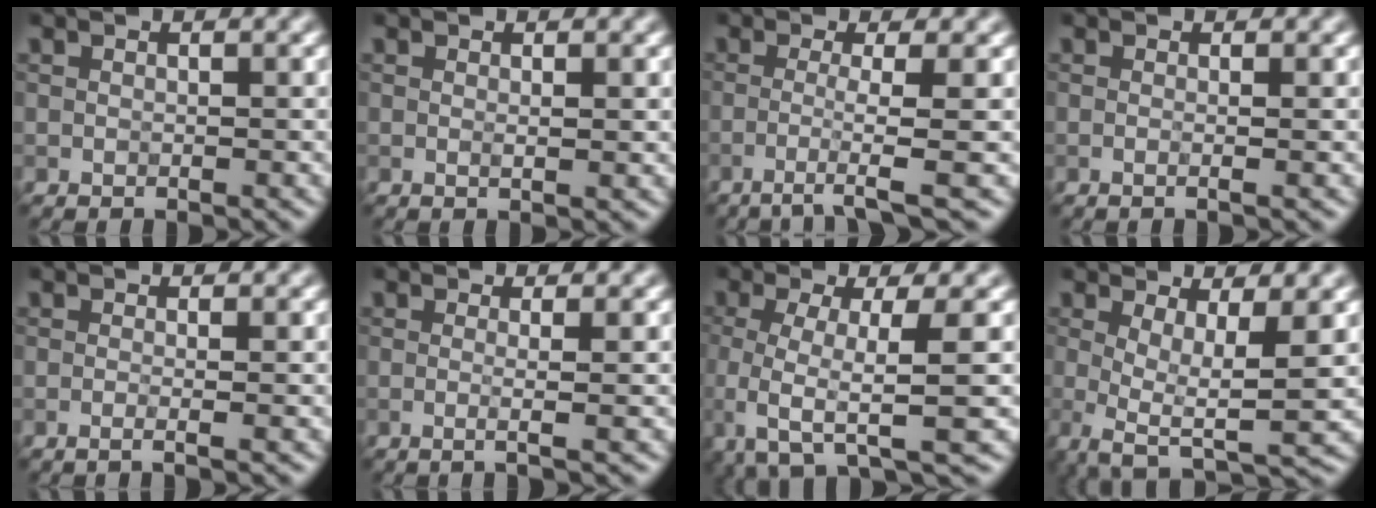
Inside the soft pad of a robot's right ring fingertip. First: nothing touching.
{"total": 0.9, "force": [0.2, 0.1, 0.8], "torque": [-0.011, -0.002, 0.003]}
{"total": 3.6, "force": [-1.2, 0.4, 3.4], "torque": [-0.052, -0.002, -0.033]}
{"total": 1.6, "force": [0.0, 0.7, 1.4], "torque": [-0.008, -0.005, -0.019]}
{"total": 2.2, "force": [0.0, 1.1, 1.9], "torque": [-0.007, -0.008, -0.026]}
{"total": 2.5, "force": [0.0, 0.8, 2.3], "torque": [-0.031, 0.001, -0.025]}
{"total": 6.6, "force": [-1.4, 1.8, 6.1], "torque": [-0.096, -0.014, -0.037]}
{"total": 5.5, "force": [-0.2, 1.6, 5.2], "torque": [-0.085, -0.009, -0.006]}